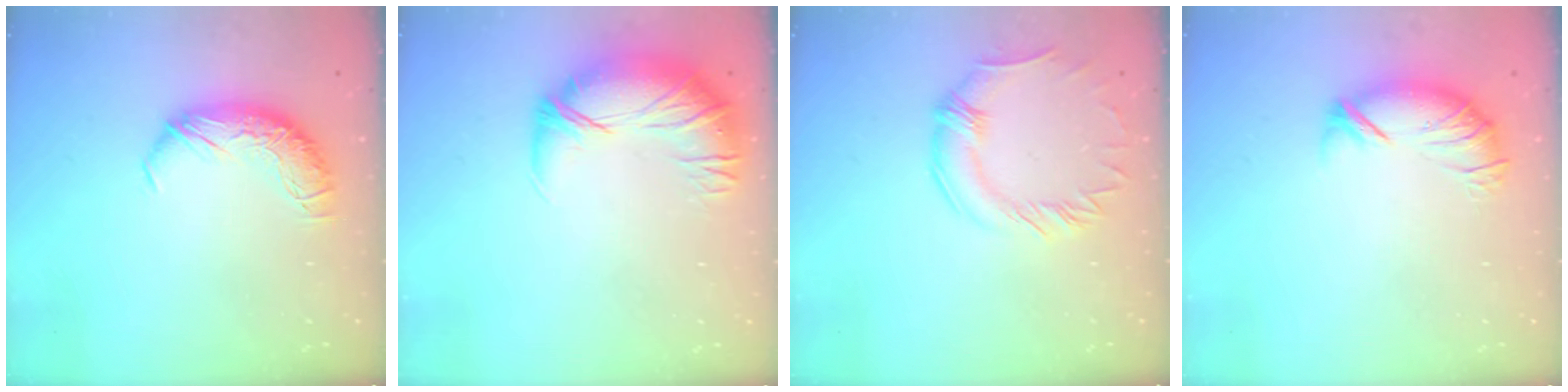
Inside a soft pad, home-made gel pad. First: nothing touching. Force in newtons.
{"total": 2.7, "press": 0.4, "slide": 2.7}
{"total": 1.5, "press": 1.3, "slide": 0.6}
{"total": 3.6, "press": 3.1, "slide": 1.8}